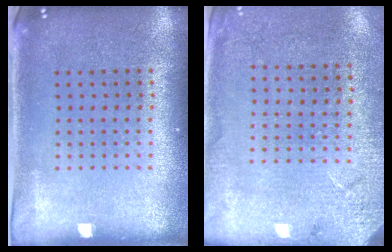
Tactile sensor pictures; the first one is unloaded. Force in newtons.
{"total": 2.6, "press": 2.5, "slide": 0.8}